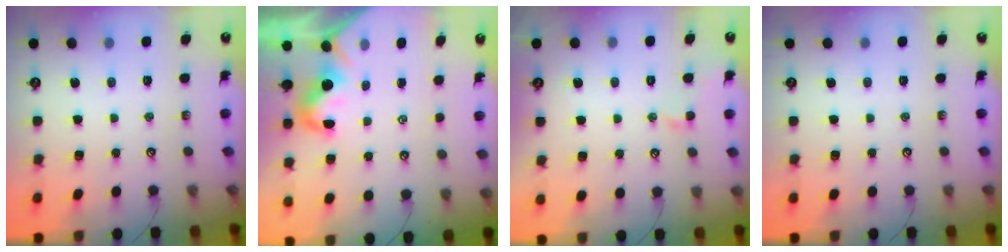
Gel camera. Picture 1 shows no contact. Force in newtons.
{"total": 2.0, "press": 2.0, "slide": 0.4}
{"total": 1.0, "press": 0.9, "slide": 0.4}
{"total": 0.0}